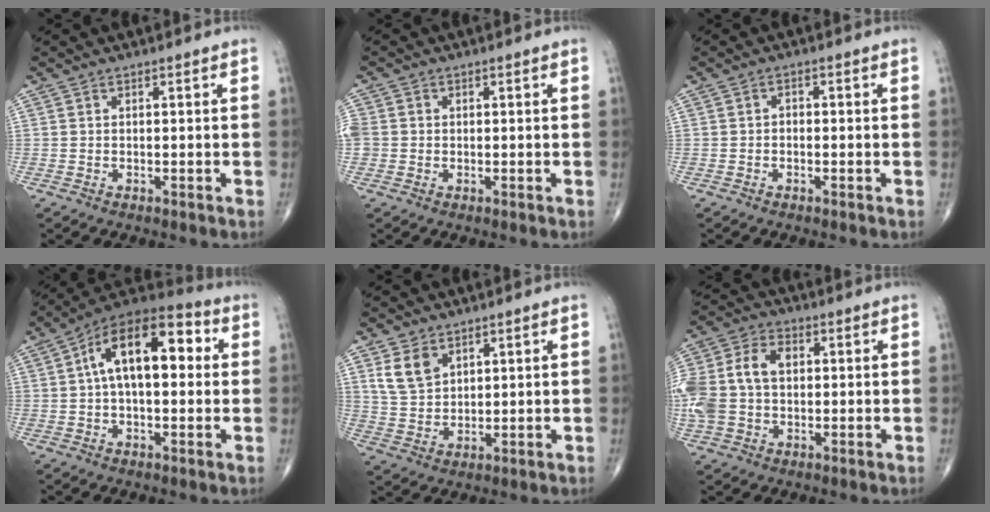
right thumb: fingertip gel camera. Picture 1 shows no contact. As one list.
[{"total": 3.7, "force": [0.0, 3.4, 1.4], "torque": [-0.033, 0.009, 0.005]}, {"total": 1.1, "force": [-0.3, 0.8, 0.6], "torque": [-0.001, 0.006, -0.010]}, {"total": 16.2, "force": [2.8, 8.2, 13.7], "torque": [-0.202, 0.040, 0.035]}, {"total": 6.5, "force": [3.4, 4.2, 3.5], "torque": [-0.054, -0.015, 0.076]}, {"total": 14.9, "force": [1.0, 10.7, 10.3], "torque": [-0.243, 0.027, 0.018]}]